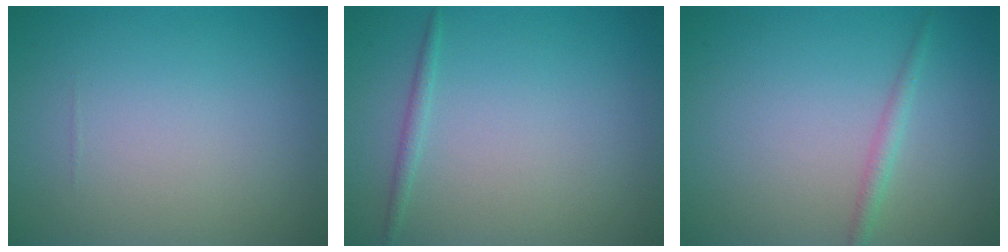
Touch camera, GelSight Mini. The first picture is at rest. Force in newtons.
{"total": 0.9, "press": 0.9, "slide": 0.1}
{"total": 1.3, "press": 1.3, "slide": 0.1}